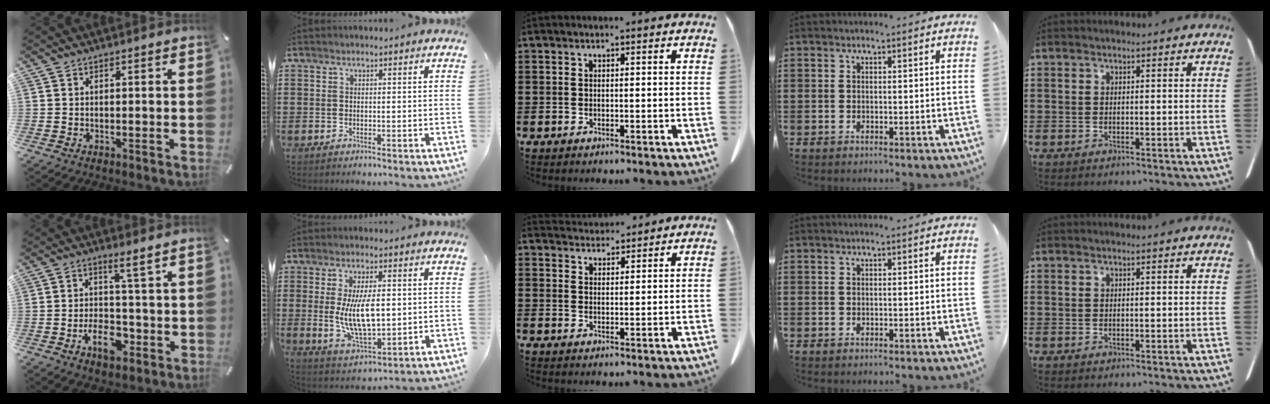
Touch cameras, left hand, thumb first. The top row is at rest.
{"thumb": {"total": 8.1, "force": [-1.2, 4.0, 7.0], "torque": [-0.116, 0.000, -0.023]}, "index": {"total": 9.6, "force": [0.8, 4.0, 8.7], "torque": [-0.171, -0.008, 0.006]}, "middle": {"total": 3.5, "force": [3.5, 0.5, 0.1], "torque": [-0.012, -0.010, 0.066]}}